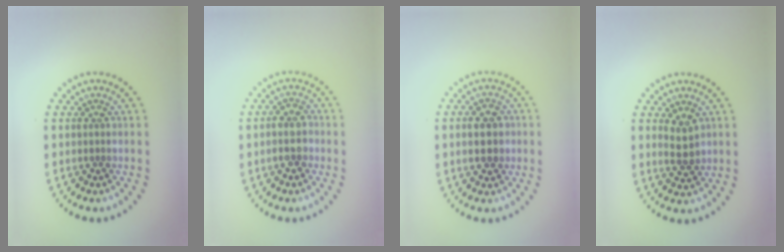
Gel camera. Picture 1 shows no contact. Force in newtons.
{"total": 2.4, "press": 2.2, "slide": 1.0}
{"total": 3.8, "press": 3.8, "slide": 0.1}
{"total": 2.4, "press": 2.3, "slide": 0.8}